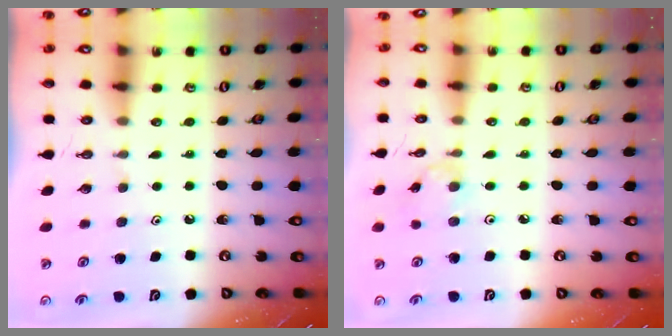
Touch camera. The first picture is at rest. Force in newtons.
{"total": 1.3, "press": 1.2, "slide": 0.3}